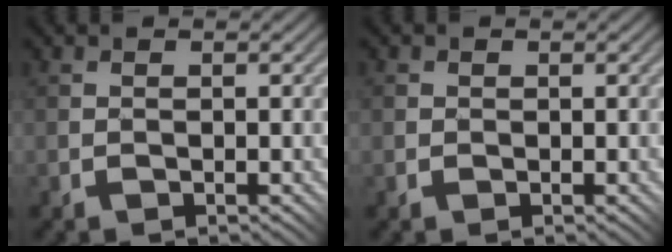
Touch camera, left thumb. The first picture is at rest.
{"total": 1.3, "force": [0.5, 1.3, 0.0], "torque": [-0.006, 0.003, 0.006]}